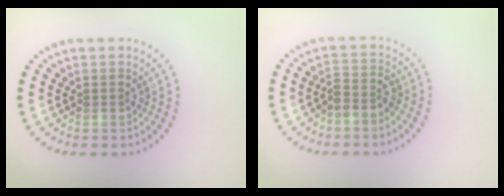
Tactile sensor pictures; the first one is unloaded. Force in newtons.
{"total": 2.2, "press": 1.7, "slide": 1.3}